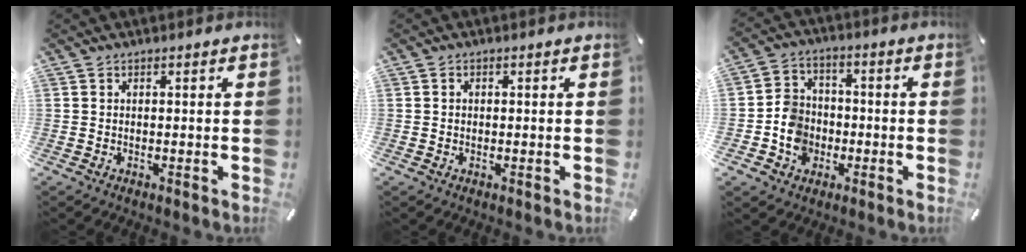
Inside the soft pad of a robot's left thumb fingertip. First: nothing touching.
{"total": 0.7, "force": [-0.1, 0.6, 0.4], "torque": [-0.009, 0.003, -0.003]}
{"total": 8.9, "force": [-2.5, 8.0, 3.1], "torque": [-0.063, 0.022, -0.044]}